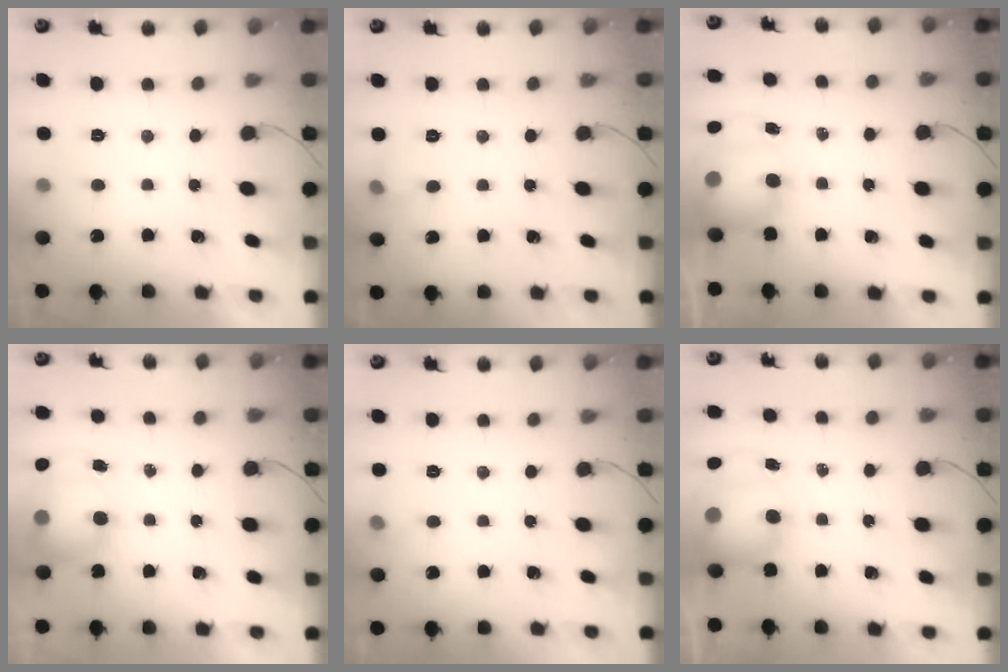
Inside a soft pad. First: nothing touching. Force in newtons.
{"total": 3.7, "press": 3.6, "slide": 1.1}
{"total": 9.0, "press": 8.7, "slide": 2.4}
{"total": 7.4, "press": 7.3, "slide": 1.0}
{"total": 8.0, "press": 4.0, "slide": 7.0}
{"total": 9.0, "press": 8.7, "slide": 2.4}